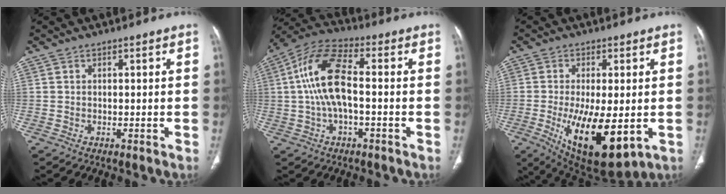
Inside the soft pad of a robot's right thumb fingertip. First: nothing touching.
{"total": 12.3, "force": [-0.1, 5.0, 11.2], "torque": [-0.239, 0.035, -0.007]}
{"total": 15.7, "force": [-3.6, 6.0, 14.0], "torque": [-0.239, -0.026, -0.037]}